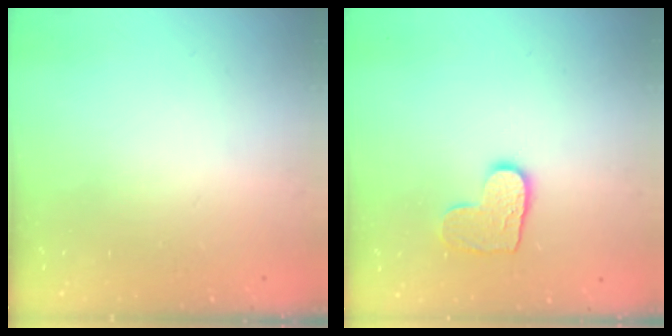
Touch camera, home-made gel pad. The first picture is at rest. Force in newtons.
{"total": 8.9, "press": 8.9, "slide": 0.4}